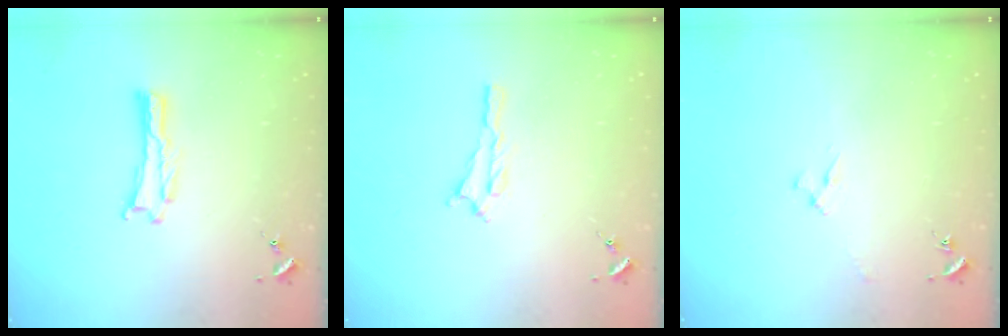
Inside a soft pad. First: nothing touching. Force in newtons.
{"total": 1.4, "press": 1.4, "slide": 0.2}
{"total": 2.4, "press": 2.4, "slide": 0.3}